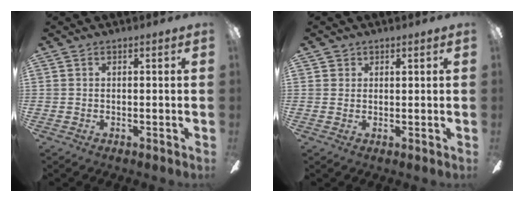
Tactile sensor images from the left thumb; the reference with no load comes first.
{"total": 1.4, "force": [1.0, 1.0, 0.1], "torque": [0.004, -0.002, 0.017]}